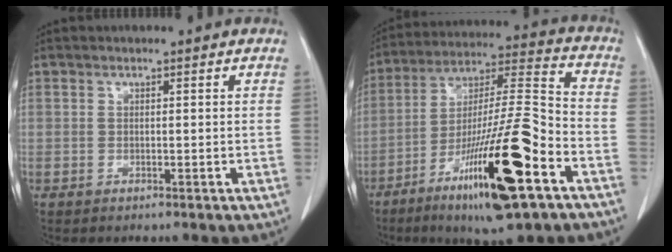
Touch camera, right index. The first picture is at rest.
{"total": 21.8, "force": [-10.8, 2.0, 18.8], "torque": [-0.317, -0.031, -0.182]}